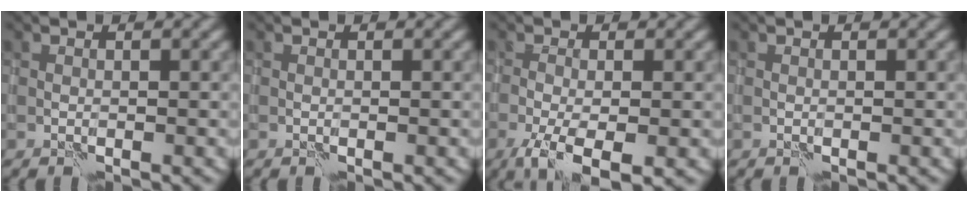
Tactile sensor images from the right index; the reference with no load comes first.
{"total": 0.0}
{"total": 5.5, "force": [-2.5, 1.8, 4.5], "torque": [-0.089, -0.010, -0.045]}
{"total": 0.0}